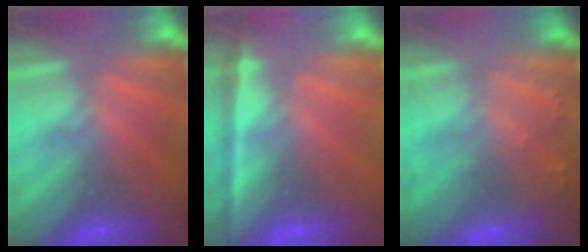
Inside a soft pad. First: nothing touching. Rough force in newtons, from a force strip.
{"total": 1.8}
{"total": 2.2}